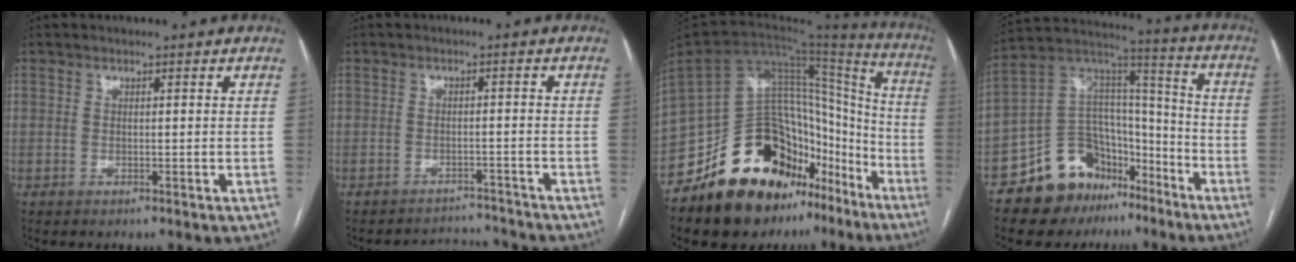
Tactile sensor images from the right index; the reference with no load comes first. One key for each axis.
{"total": 4.9, "fx": -4.7, "fy": 0.5, "fz": -1.6, "tx": 0.025, "ty": 0.018, "tz": -0.065}
{"total": 27.5, "fx": -18.2, "fy": 15.0, "fz": 14.2, "tx": -0.194, "ty": 0.057, "tz": -0.271}
{"total": 16.4, "fx": -11.0, "fy": 10.6, "fz": 5.9, "tx": -0.090, "ty": 0.087, "tz": -0.184}